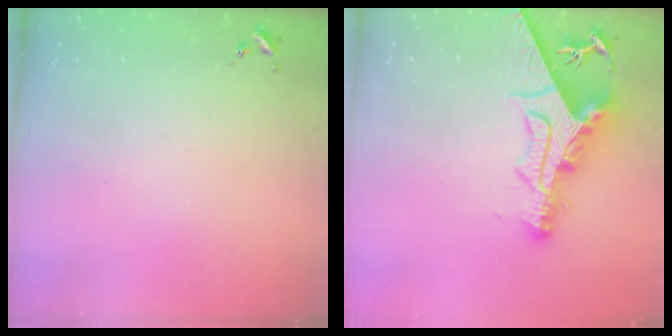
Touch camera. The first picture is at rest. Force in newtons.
{"total": 13.2, "press": 13.2, "slide": 1.3}